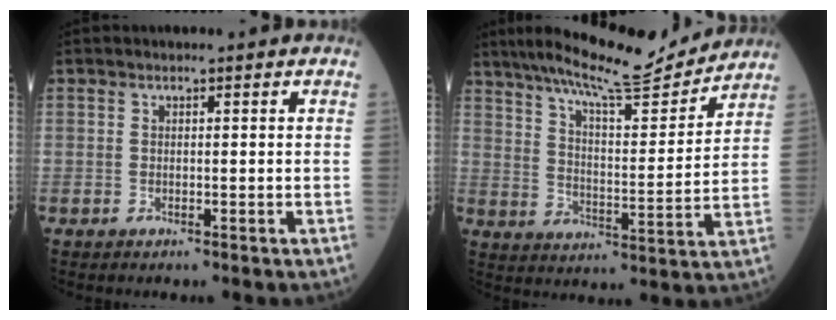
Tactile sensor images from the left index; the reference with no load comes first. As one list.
[{"total": 16.2, "force": [14.7, 1.6, 6.6], "torque": [-0.116, -0.002, 0.229]}]